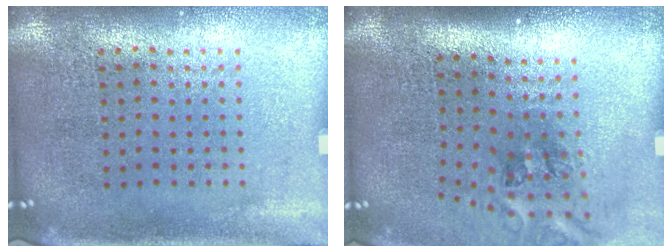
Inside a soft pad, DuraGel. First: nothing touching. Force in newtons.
{"total": 1.7, "press": 1.2, "slide": 1.3}